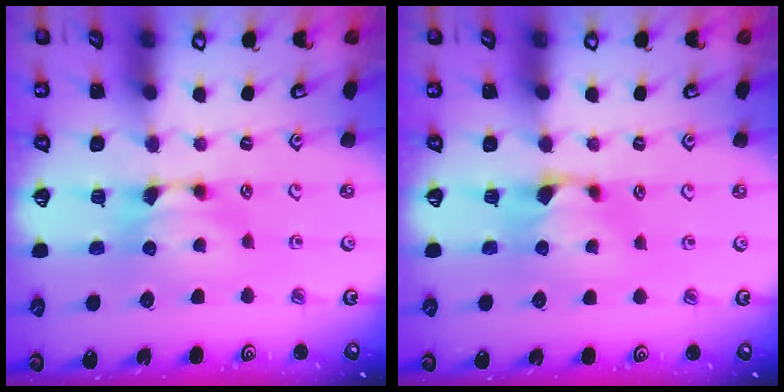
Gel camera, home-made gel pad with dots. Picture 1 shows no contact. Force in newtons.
{"total": 1.1, "press": 0.8, "slide": 0.7}